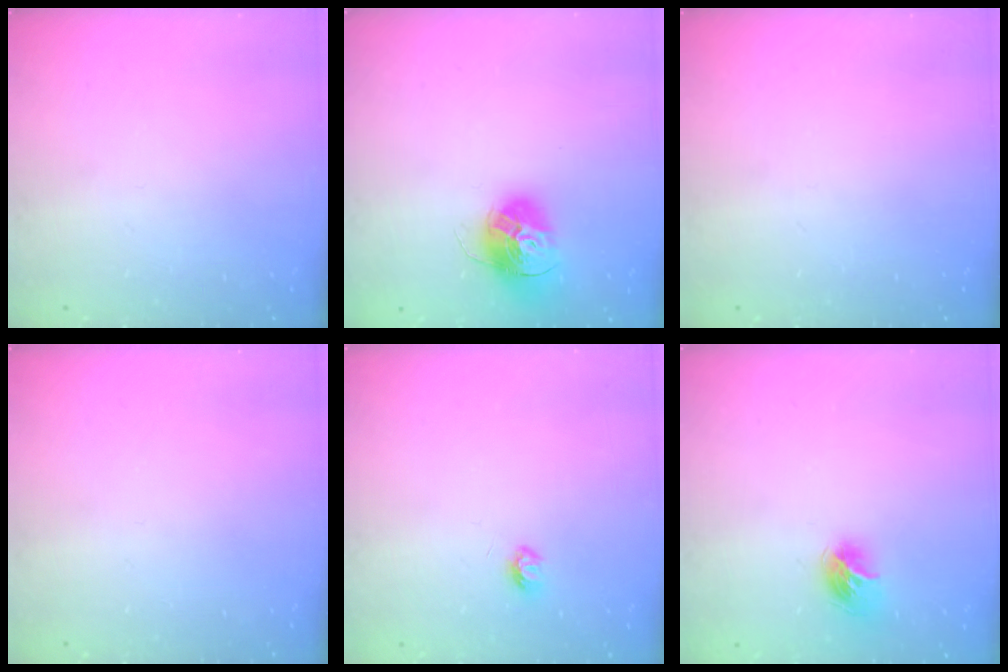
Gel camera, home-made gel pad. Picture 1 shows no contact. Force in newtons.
{"total": 14.6, "press": 14.5, "slide": 1.3}
{"total": 0.0}
{"total": 0.0}
{"total": 4.6, "press": 4.6, "slide": 0.5}
{"total": 9.5, "press": 9.5, "slide": 0.4}